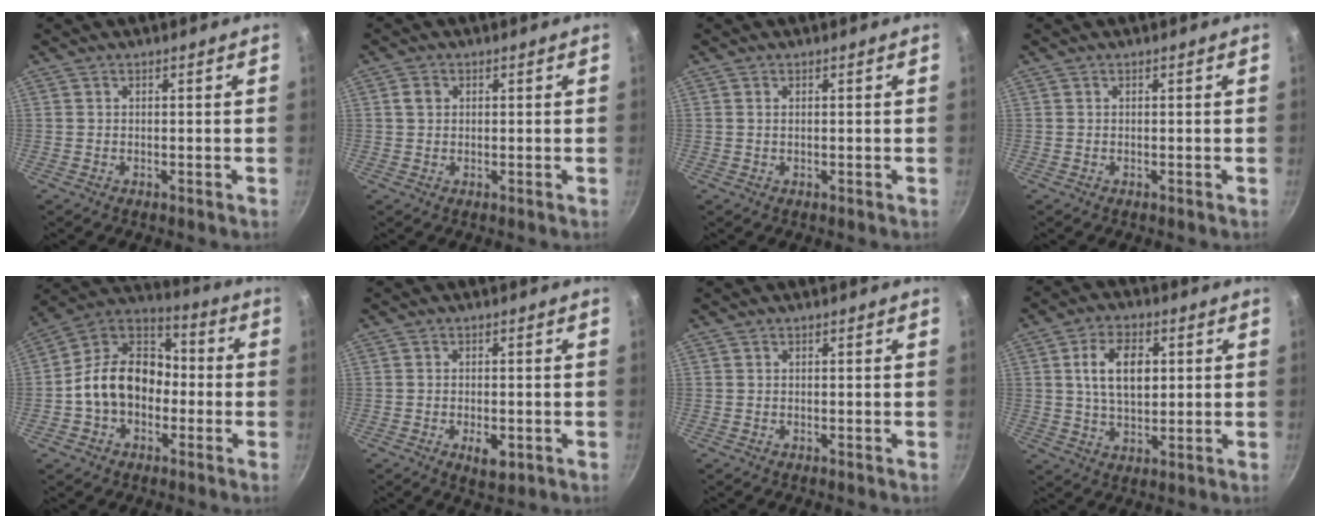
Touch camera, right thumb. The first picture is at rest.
{"total": 2.0, "force": [0.5, 1.7, 1.0], "torque": [-0.010, 0.005, 0.007]}
{"total": 0.6, "force": [0.2, 0.3, 0.5], "torque": [-0.010, 0.001, 0.005]}
{"total": 0.0}
{"total": 15.6, "force": [-2.5, 11.6, 10.1], "torque": [-0.129, 0.051, -0.064]}
{"total": 4.4, "force": [-1.4, 2.2, 3.5], "torque": [-0.048, 0.002, -0.018]}
{"total": 0.0}
{"total": 10.2, "force": [2.1, 6.1, 7.9], "torque": [-0.121, -0.001, 0.037]}